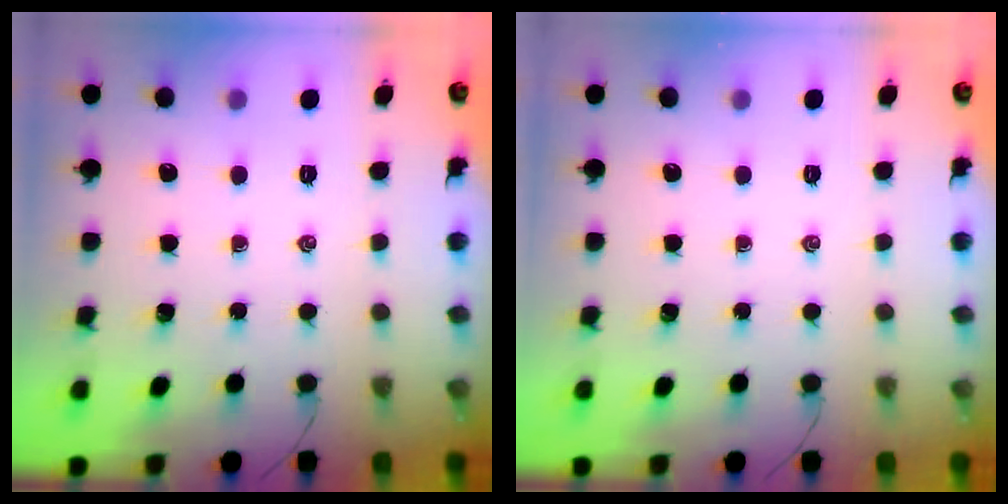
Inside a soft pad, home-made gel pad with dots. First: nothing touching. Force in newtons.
{"total": 0.0}